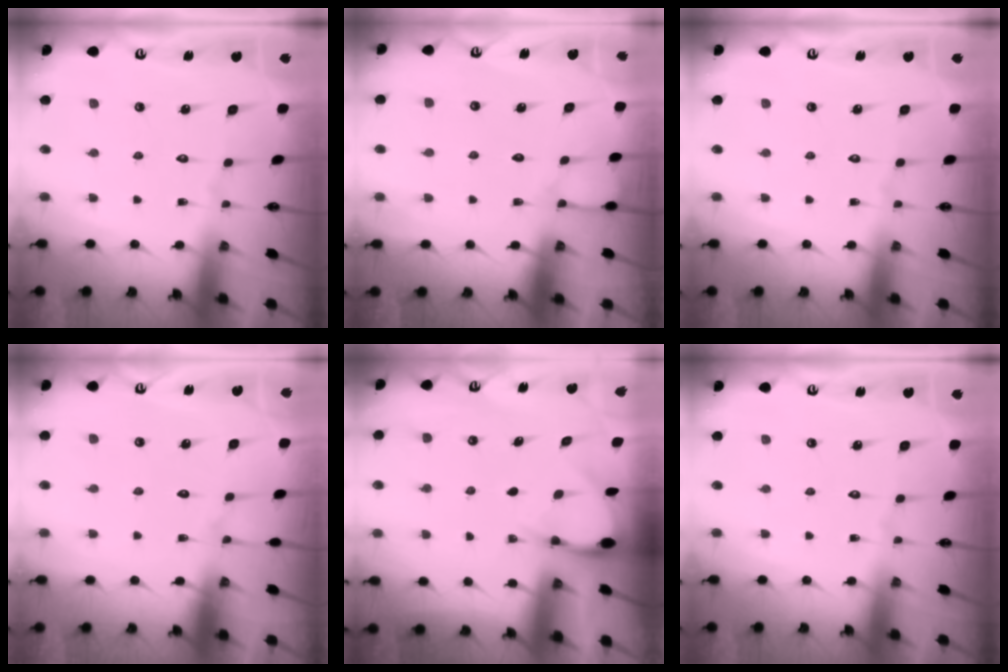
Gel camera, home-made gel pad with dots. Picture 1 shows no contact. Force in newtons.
{"total": 3.8, "press": 3.8, "slide": 0.4}
{"total": 0.0}
{"total": 2.9, "press": 2.9, "slide": 0.3}
{"total": 3.6, "press": 3.6, "slide": 0.2}
{"total": 0.0}